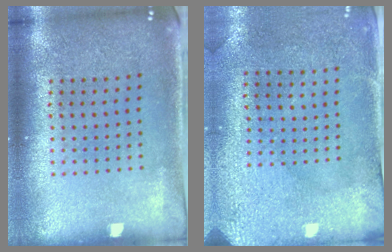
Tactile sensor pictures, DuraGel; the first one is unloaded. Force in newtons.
{"total": 3.0, "press": 2.4, "slide": 1.7}